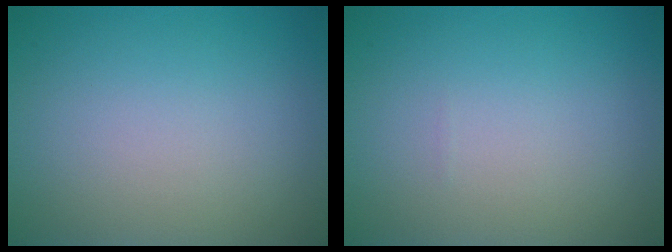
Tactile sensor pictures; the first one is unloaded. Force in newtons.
{"total": 0.0}